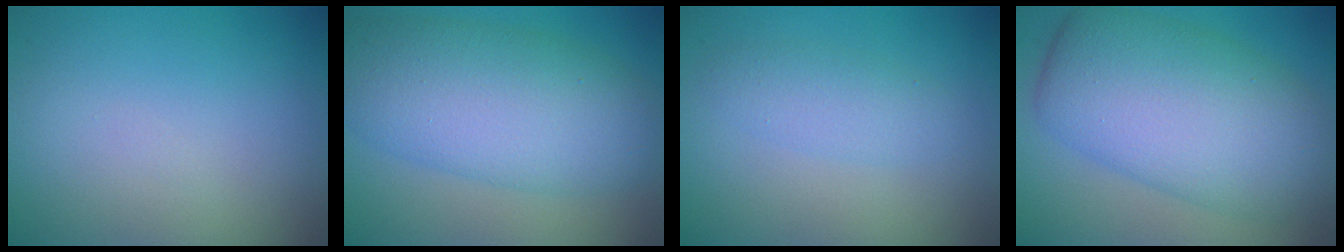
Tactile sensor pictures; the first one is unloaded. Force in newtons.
{"total": 9.1, "press": 9.1, "slide": 0.2}
{"total": 2.2, "press": 2.2, "slide": 0.1}
{"total": 10.8, "press": 10.7, "slide": 0.3}